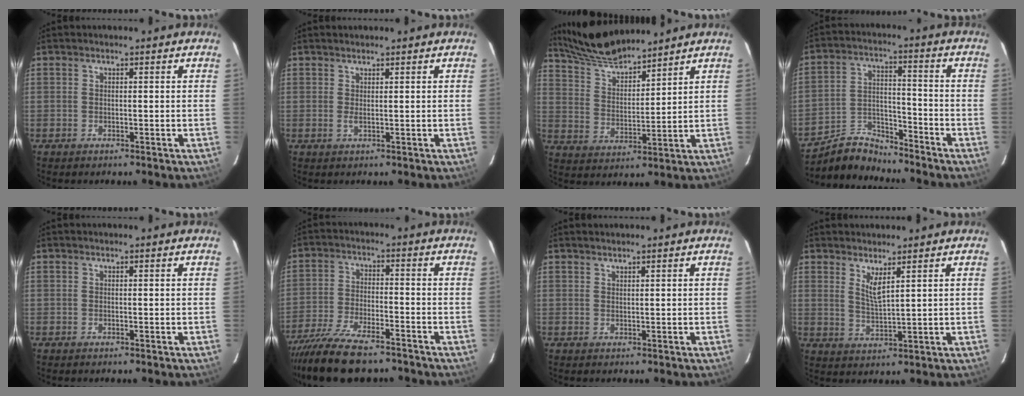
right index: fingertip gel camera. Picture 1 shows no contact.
{"total": 1.1, "force": [0.8, 0.0, 0.8], "torque": [-0.019, 0.001, 0.012]}
{"total": 12.2, "force": [11.1, 2.0, 4.5], "torque": [-0.087, 0.010, 0.209]}
{"total": 8.4, "force": [-8.0, 2.3, 1.1], "torque": [-0.031, 0.027, -0.151]}
{"total": 0.0}
{"total": 14.2, "force": [-11.8, 3.6, 7.1], "torque": [-0.158, -0.033, -0.204]}
{"total": 1.0, "force": [0.9, 0.0, 0.3], "torque": [-0.006, 0.002, 0.016]}
{"total": 3.7, "force": [2.4, 0.4, 2.8], "torque": [-0.053, -0.010, 0.043]}